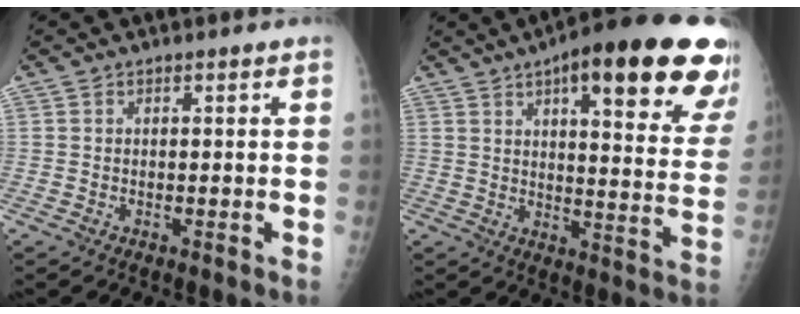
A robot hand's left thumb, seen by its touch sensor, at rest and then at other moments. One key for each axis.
{"total": 26.7, "fx": 14.8, "fy": 7.2, "fz": 21.0, "tx": -0.239, "ty": -0.030, "tz": 0.190}